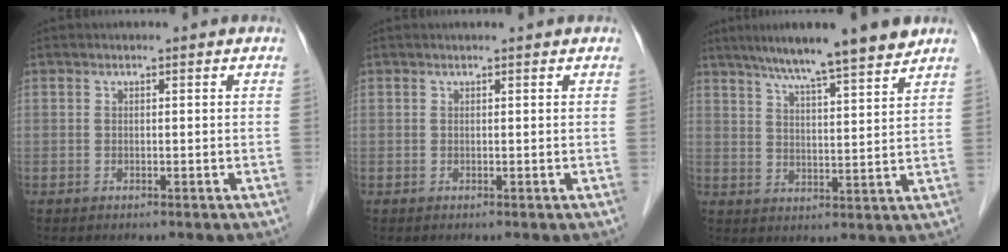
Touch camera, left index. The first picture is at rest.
{"total": 0.9, "force": [0.8, 0.0, 0.3], "torque": [-0.007, 0.008, 0.013]}
{"total": 11.8, "force": [9.6, 0.0, 6.8], "torque": [-0.107, 0.013, 0.141]}